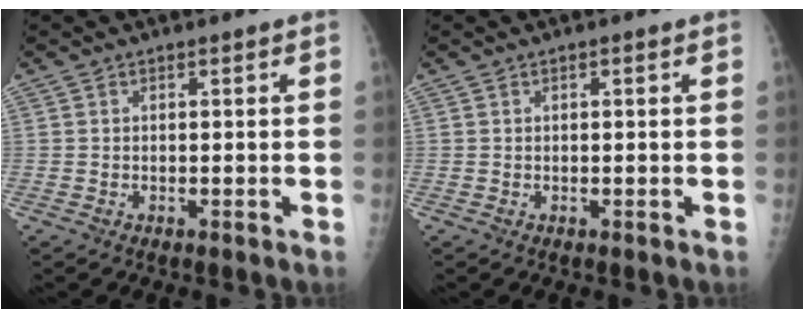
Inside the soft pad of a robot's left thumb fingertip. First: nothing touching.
{"total": 0.0}